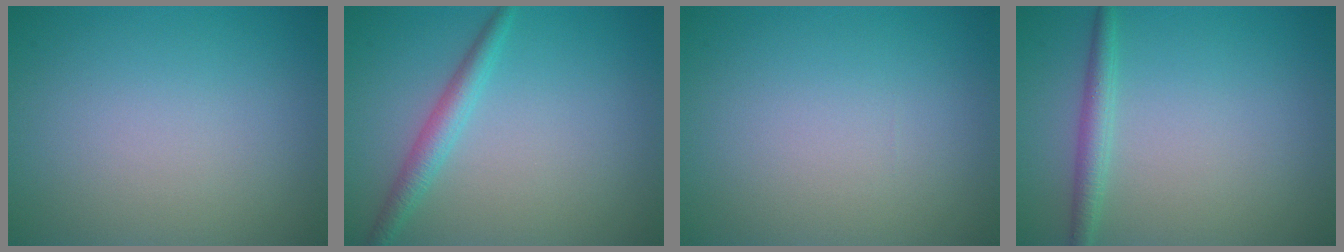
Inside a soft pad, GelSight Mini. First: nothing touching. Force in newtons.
{"total": 2.3, "press": 2.3, "slide": 0.1}
{"total": 0.0}
{"total": 1.9, "press": 1.9, "slide": 0.0}